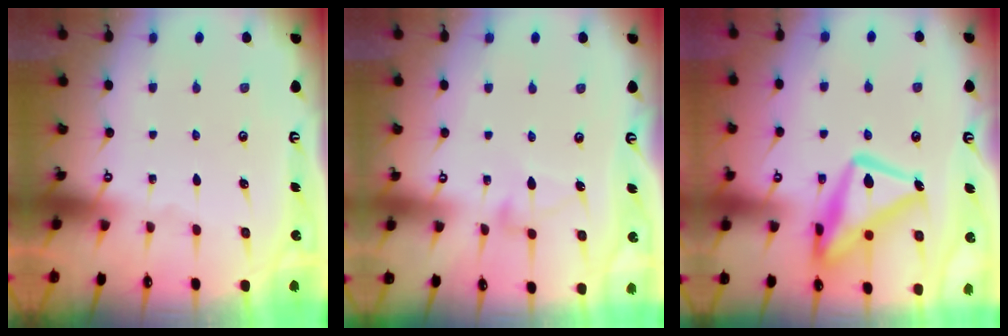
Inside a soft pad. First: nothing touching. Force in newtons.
{"total": 3.5, "press": 3.5, "slide": 0.2}
{"total": 17.9, "press": 17.9, "slide": 1.5}